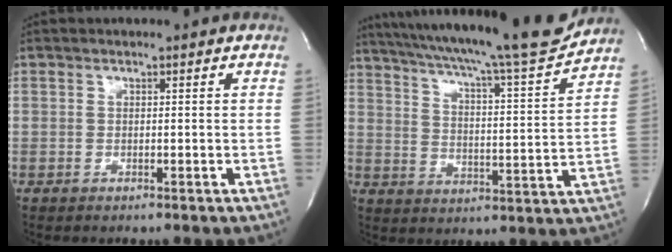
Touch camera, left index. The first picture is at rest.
{"total": 22.0, "force": [19.6, 0.1, 10.0], "torque": [-0.171, -0.034, 0.277]}